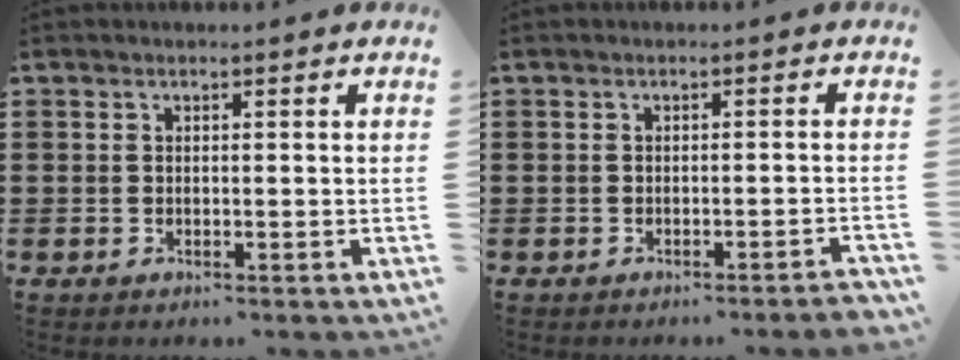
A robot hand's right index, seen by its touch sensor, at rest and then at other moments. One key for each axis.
{"total": 1.3, "fx": -1.0, "fy": -0.2, "fz": 0.7, "tx": -0.011, "ty": -0.002, "tz": -0.019}